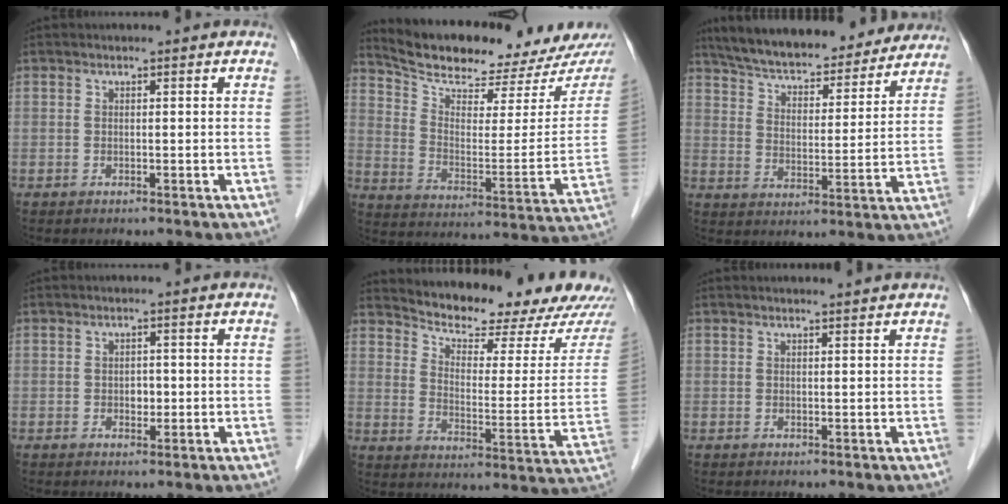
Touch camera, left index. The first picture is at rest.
{"total": 19.2, "force": [17.6, 3.3, 6.9], "torque": [-0.109, -0.043, 0.255]}
{"total": 22.6, "force": [20.3, 5.7, 8.1], "torque": [-0.128, 0.014, 0.282]}
{"total": 1.6, "force": [-0.2, 1.2, 1.1], "torque": [-0.016, 0.002, -0.001]}
{"total": 19.7, "force": [18.0, 3.3, 7.3], "torque": [-0.102, -0.047, 0.232]}
{"total": 2.2, "force": [2.0, -0.6, 0.7], "torque": [-0.011, 0.003, 0.028]}